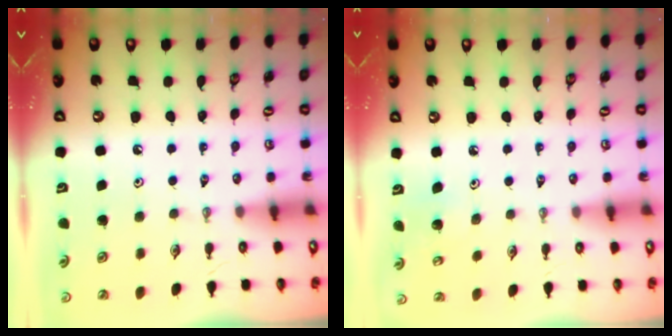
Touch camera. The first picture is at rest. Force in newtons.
{"total": 5.0, "press": 4.9, "slide": 0.5}